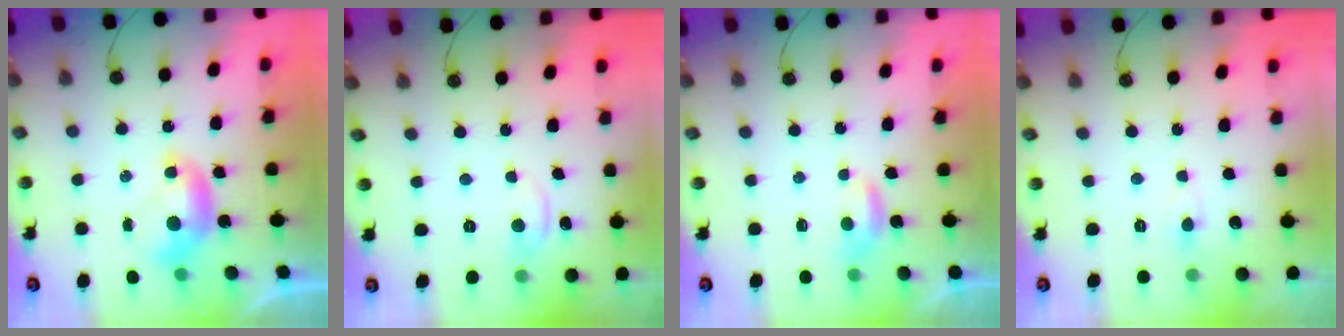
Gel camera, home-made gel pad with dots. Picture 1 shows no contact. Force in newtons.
{"total": 1.1, "press": 1.1, "slide": 0.2}
{"total": 1.7, "press": 1.6, "slide": 0.5}
{"total": 0.8, "press": 0.7, "slide": 0.3}